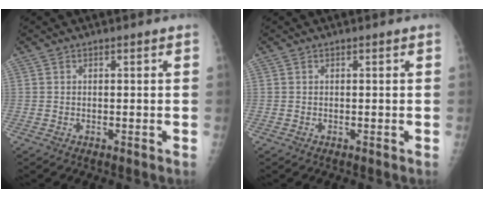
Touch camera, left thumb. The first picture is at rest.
{"total": 0.0}